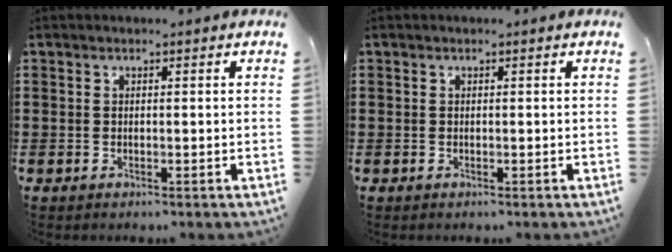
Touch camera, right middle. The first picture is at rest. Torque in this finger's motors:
{"motor_torque": [0.05, -0.05, -0.01, 0.00]}